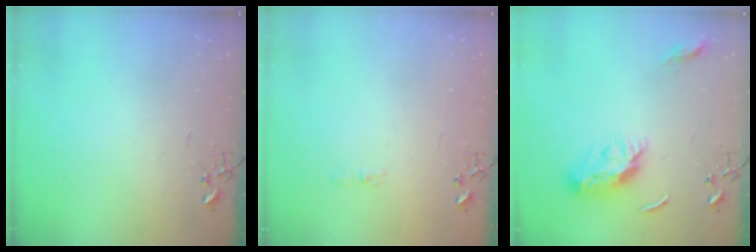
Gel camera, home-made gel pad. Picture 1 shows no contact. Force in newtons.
{"total": 4.1, "press": 4.0, "slide": 0.8}
{"total": 11.5, "press": 11.5, "slide": 0.2}